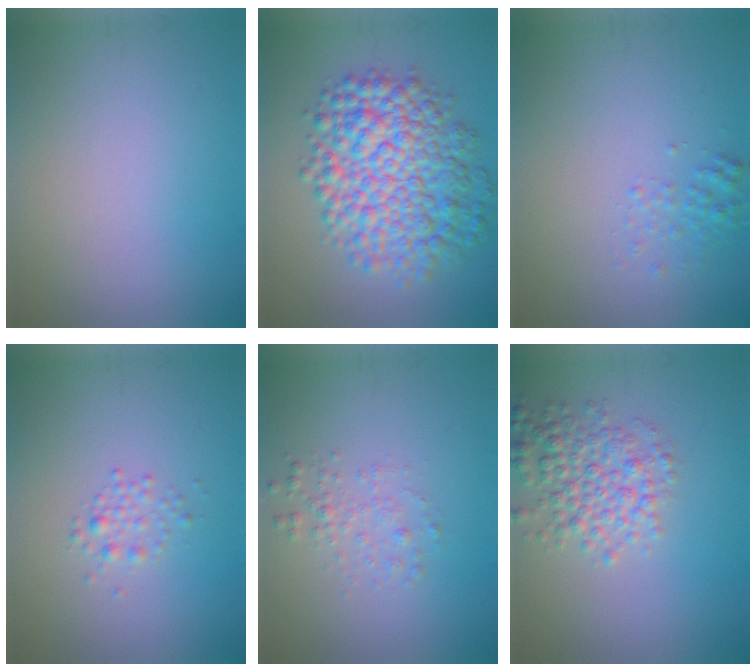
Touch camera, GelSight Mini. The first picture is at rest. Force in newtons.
{"total": 9.0, "press": 9.0, "slide": 0.2}
{"total": 1.3, "press": 1.3, "slide": 0.1}
{"total": 1.2, "press": 1.2, "slide": 0.1}
{"total": 1.6, "press": 1.6, "slide": 0.1}
{"total": 4.1, "press": 4.1, "slide": 0.1}